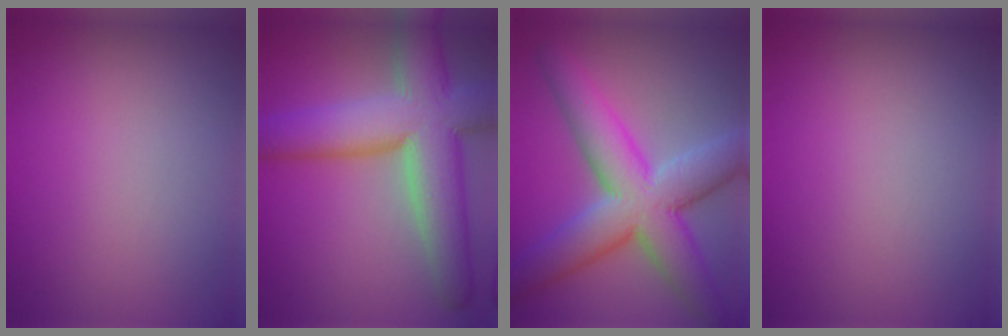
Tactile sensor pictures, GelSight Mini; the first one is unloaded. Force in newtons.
{"total": 11.3, "press": 11.3, "slide": 0.9}
{"total": 10.3, "press": 10.3, "slide": 0.3}
{"total": 0.0}